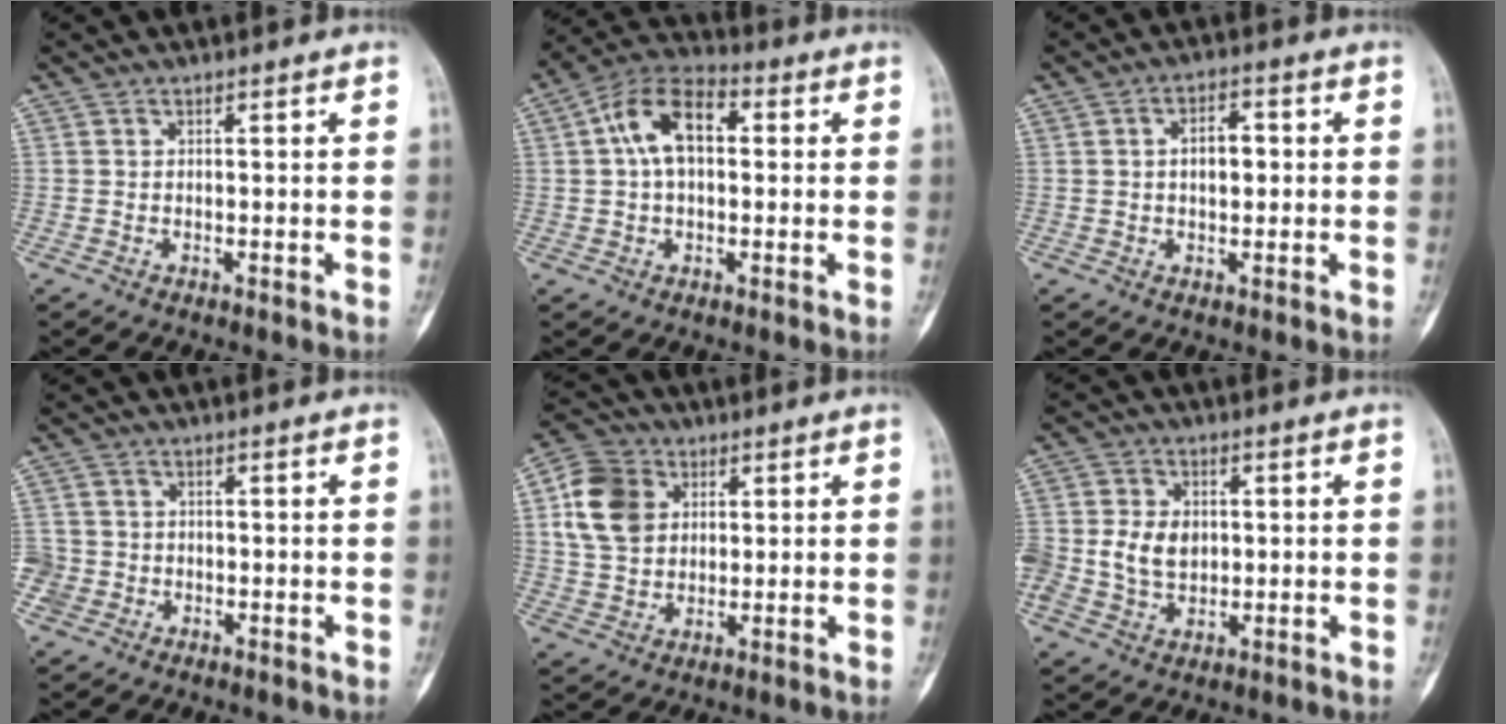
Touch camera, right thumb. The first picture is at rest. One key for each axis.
{"total": 11.7, "fx": 1.9, "fy": 6.9, "fz": 9.2, "tx": -0.158, "ty": 0.030, "tz": 0.023}
{"total": 5.2, "fx": 0.5, "fy": 2.9, "fz": 4.2, "tx": -0.058, "ty": 0.010, "tz": 0.003}
{"total": 3.0, "fx": -1.0, "fy": 2.8, "fz": 0.0, "tx": 0.016, "ty": 0.013, "tz": -0.025}
{"total": 11.2, "fx": 2.9, "fy": 8.8, "fz": 6.3, "tx": -0.099, "ty": 0.004, "tz": 0.051}
{"total": 9.3, "fx": 0.1, "fy": 7.1, "fz": 6.0, "tx": -0.107, "ty": 0.007, "tz": 0.009}